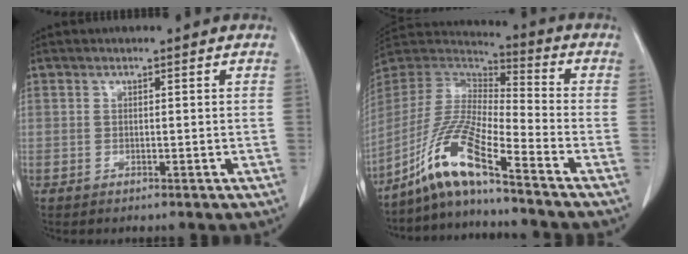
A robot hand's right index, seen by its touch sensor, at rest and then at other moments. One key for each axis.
{"total": 12.6, "fx": -9.1, "fy": -0.6, "fz": 8.6, "tx": -0.184, "ty": -0.011, "tz": -0.177}